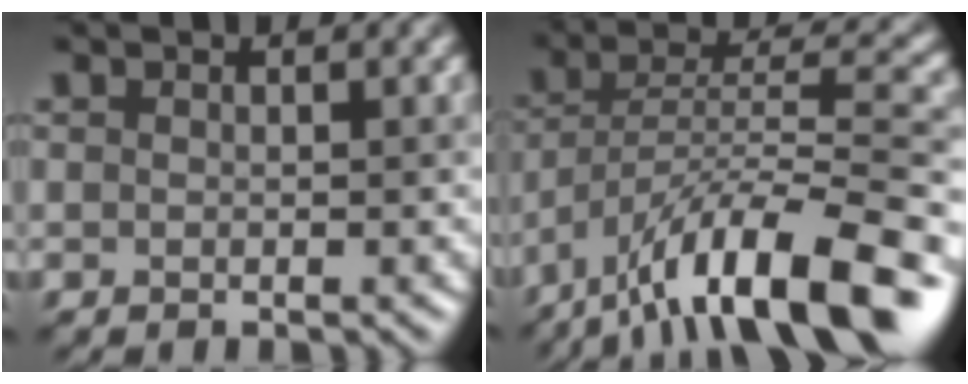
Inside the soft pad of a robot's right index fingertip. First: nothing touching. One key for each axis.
{"total": 14.2, "fx": -9.3, "fy": 4.3, "fz": 9.9, "tx": -0.169, "ty": 0.015, "tz": -0.162}